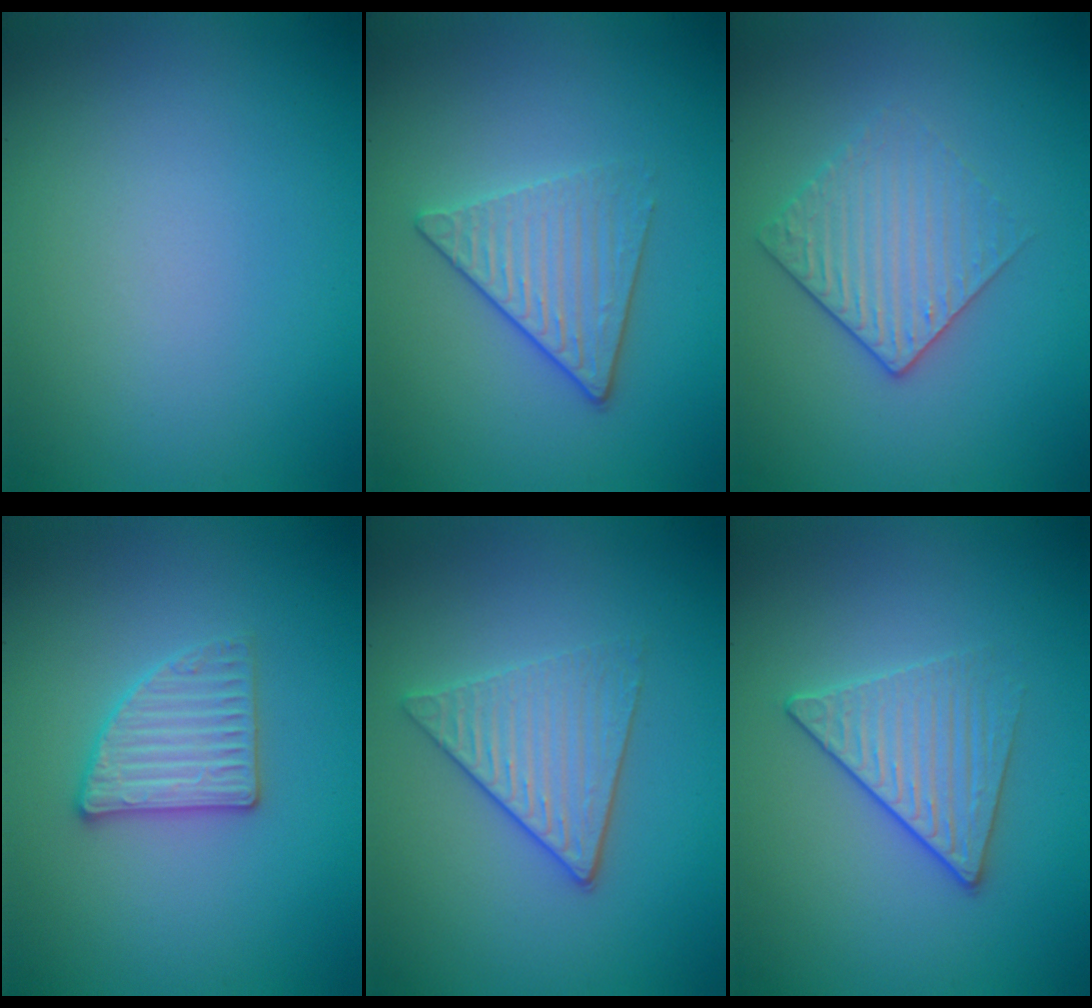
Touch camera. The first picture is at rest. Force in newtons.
{"total": 3.7, "press": 3.1, "slide": 2.0}
{"total": 2.9, "press": 2.6, "slide": 1.2}
{"total": 2.8, "press": 2.7, "slide": 0.5}
{"total": 3.5, "press": 3.1, "slide": 1.7}
{"total": 3.1, "press": 2.9, "slide": 1.2}